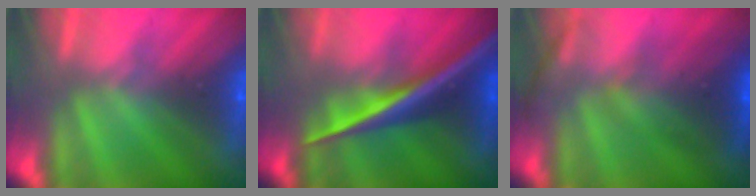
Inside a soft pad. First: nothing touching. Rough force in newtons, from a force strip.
{"total": 2.5}
{"total": 2.6}